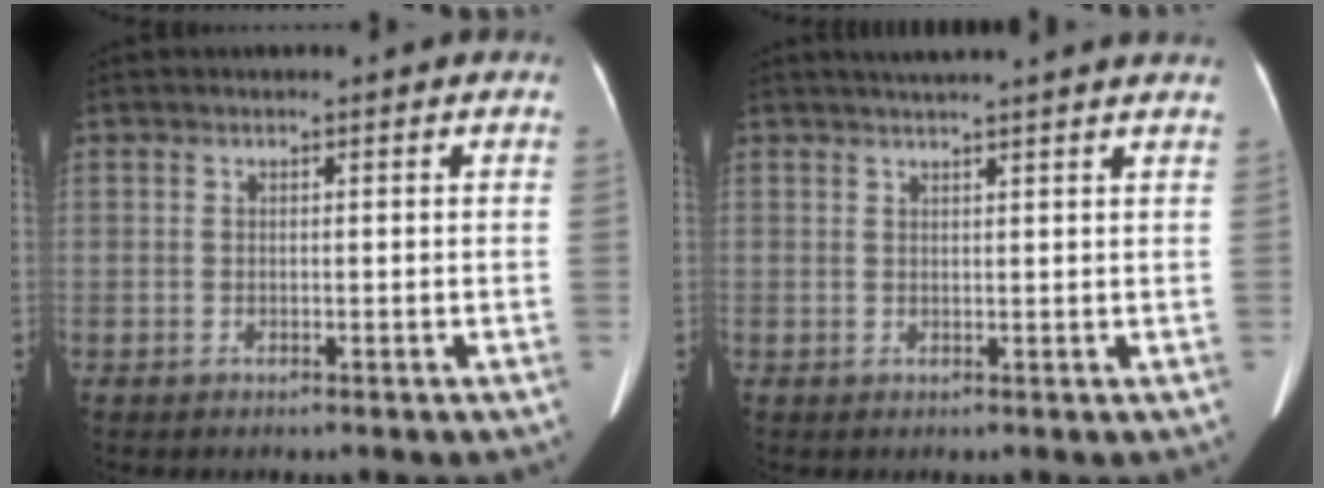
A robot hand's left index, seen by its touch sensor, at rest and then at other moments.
{"total": 8.3, "force": [7.4, -0.4, 3.6], "torque": [-0.049, 0.029, 0.083]}